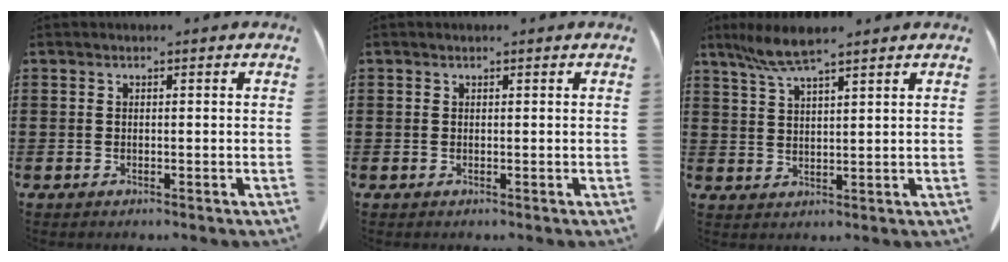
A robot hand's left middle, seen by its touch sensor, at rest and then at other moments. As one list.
[{"total": 0.0}, {"total": 5.7, "force": [4.1, 0.7, 3.9], "torque": [-0.086, -0.002, 0.075]}]